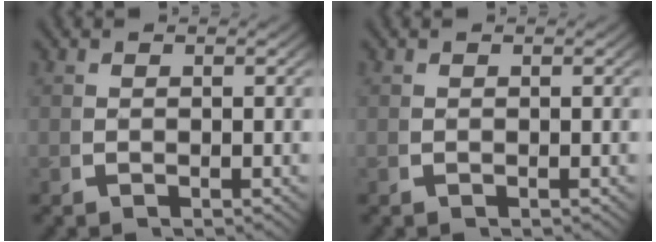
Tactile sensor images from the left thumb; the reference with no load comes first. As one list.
[{"total": 0.0}]